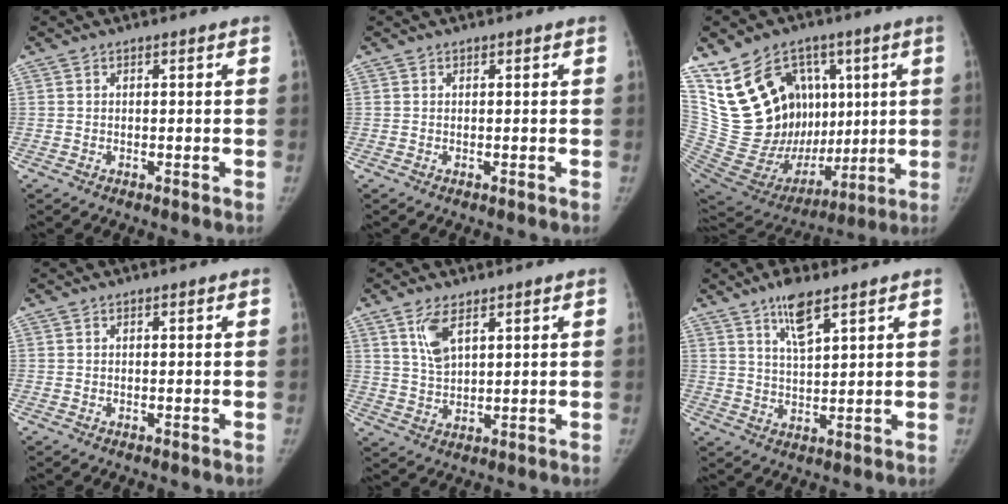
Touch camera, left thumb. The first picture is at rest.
{"total": 0.0}
{"total": 25.8, "force": [7.5, 18.1, 16.7], "torque": [-0.265, 0.000, 0.163]}
{"total": 0.0}
{"total": 5.8, "force": [3.3, 2.7, 4.0], "torque": [-0.070, -0.019, 0.071]}
{"total": 6.5, "force": [4.3, 1.6, 4.7], "torque": [-0.079, -0.025, 0.080]}